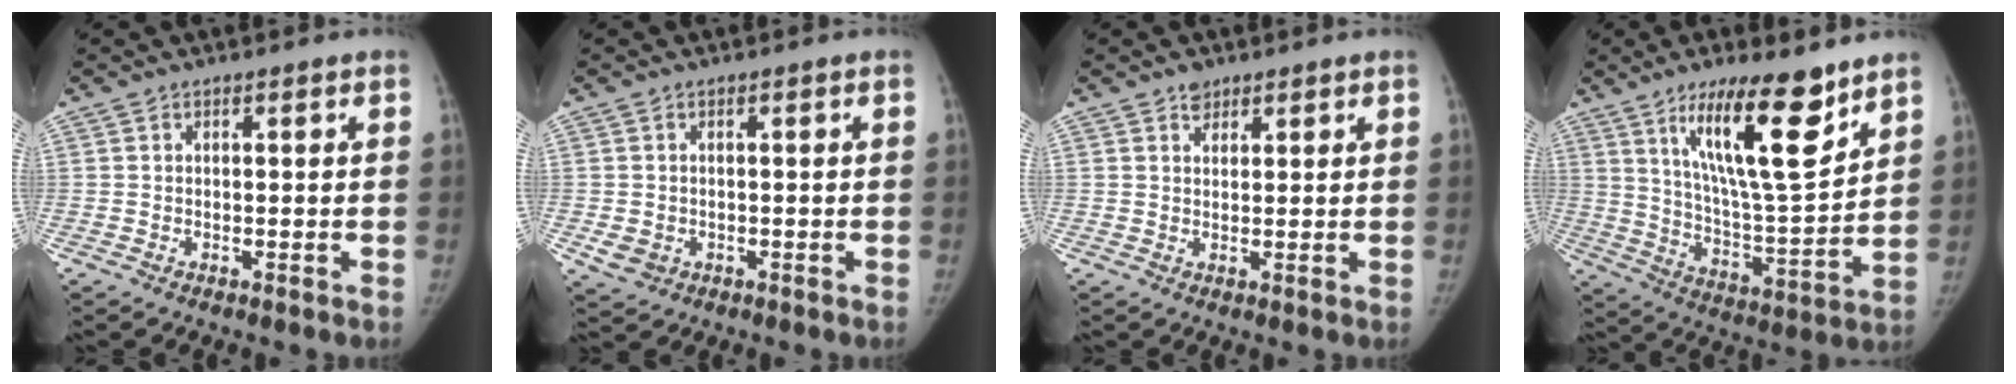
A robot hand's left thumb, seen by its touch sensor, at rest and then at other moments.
{"total": 2.8, "force": [-0.5, 2.5, 1.2], "torque": [-0.017, -0.002, 0.003]}
{"total": 2.0, "force": [1.5, 1.3, 0.4], "torque": [0.008, -0.009, 0.022]}
{"total": 18.2, "force": [11.1, 4.2, 13.8], "torque": [-0.203, -0.071, 0.200]}